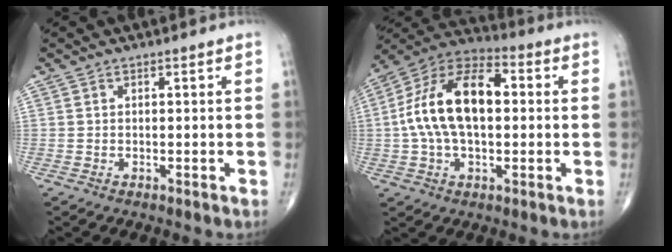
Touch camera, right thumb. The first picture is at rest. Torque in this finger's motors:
{"motor_torque": [2.45, 2.46, 1.69, -0.35, 0.17]}